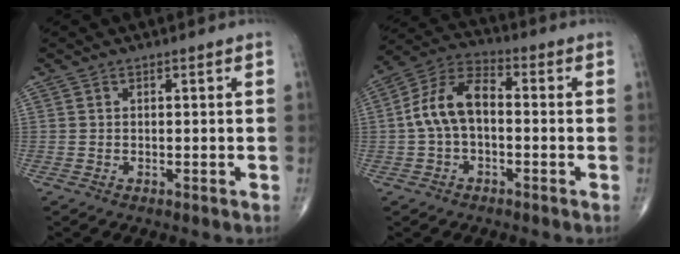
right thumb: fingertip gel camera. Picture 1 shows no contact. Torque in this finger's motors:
{"motor_torque": [-0.10, 0.26, 0.49, -0.16, 0.25]}